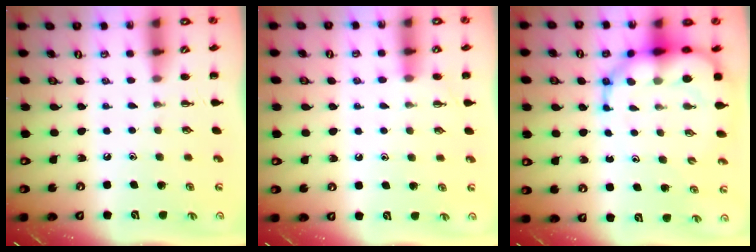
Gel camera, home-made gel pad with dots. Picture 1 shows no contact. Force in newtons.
{"total": 5.4, "press": 5.1, "slide": 1.8}
{"total": 12.0, "press": 11.5, "slide": 3.2}